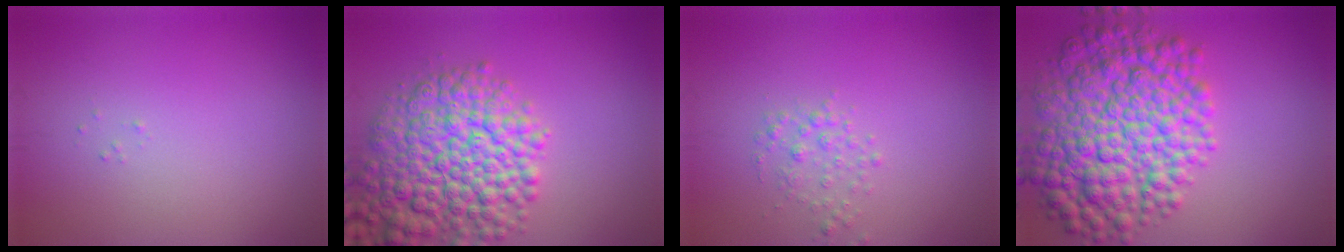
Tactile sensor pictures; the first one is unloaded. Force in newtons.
{"total": 9.5, "press": 9.4, "slide": 0.4}
{"total": 1.5, "press": 1.5, "slide": 0.0}
{"total": 10.8, "press": 10.8, "slide": 0.1}